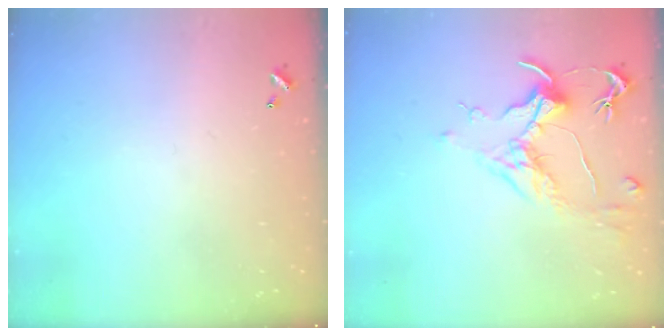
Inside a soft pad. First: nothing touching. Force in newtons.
{"total": 1.7, "press": 1.5, "slide": 0.9}